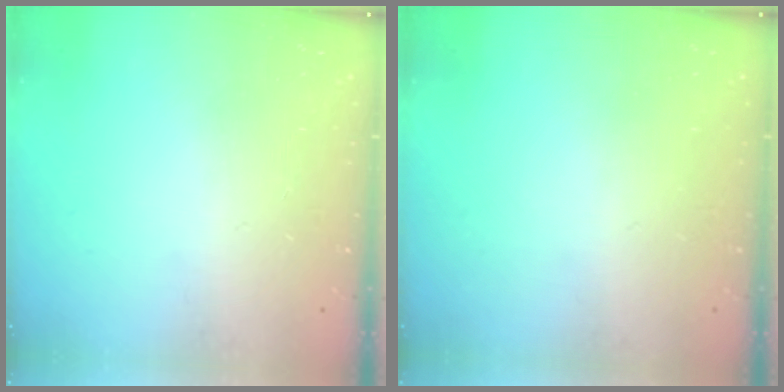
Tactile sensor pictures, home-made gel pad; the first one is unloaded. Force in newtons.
{"total": 0.0}